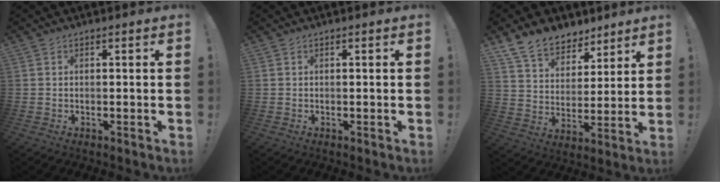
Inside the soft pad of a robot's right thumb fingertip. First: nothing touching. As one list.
[{"total": 0.0}, {"total": 12.6, "force": [9.9, 7.1, 3.5], "torque": [-0.074, -0.069, 0.191]}]